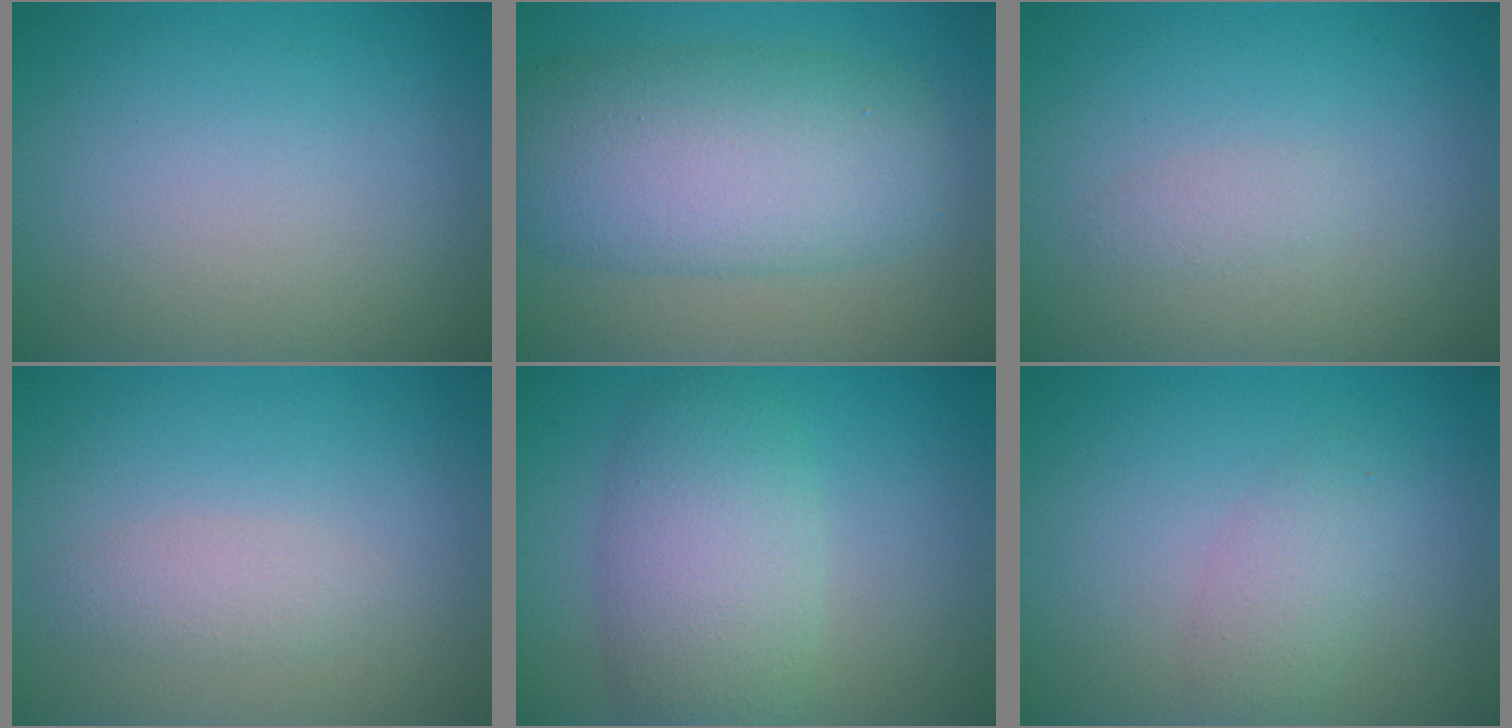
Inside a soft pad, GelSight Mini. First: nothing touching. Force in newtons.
{"total": 9.4, "press": 9.4, "slide": 0.1}
{"total": 0.9, "press": 0.9, "slide": 0.0}
{"total": 1.7, "press": 1.7, "slide": 0.1}
{"total": 6.2, "press": 6.2, "slide": 0.0}
{"total": 2.3, "press": 2.3, "slide": 0.1}